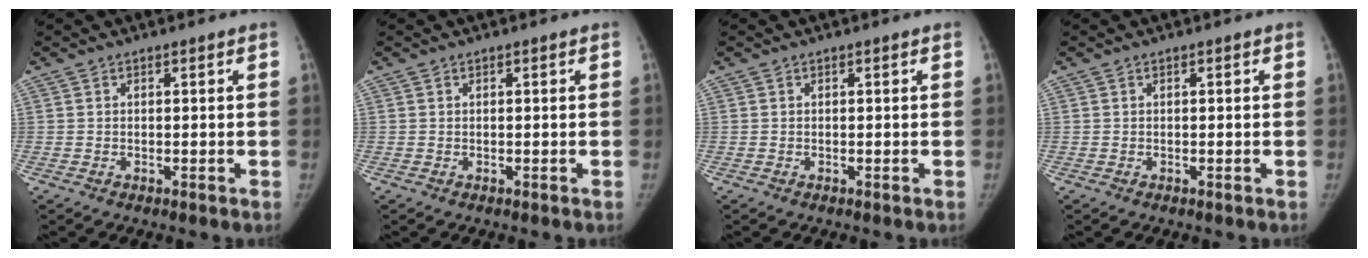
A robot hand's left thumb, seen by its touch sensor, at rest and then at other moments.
{"total": 0.0}
{"total": 0.0}
{"total": 0.0}